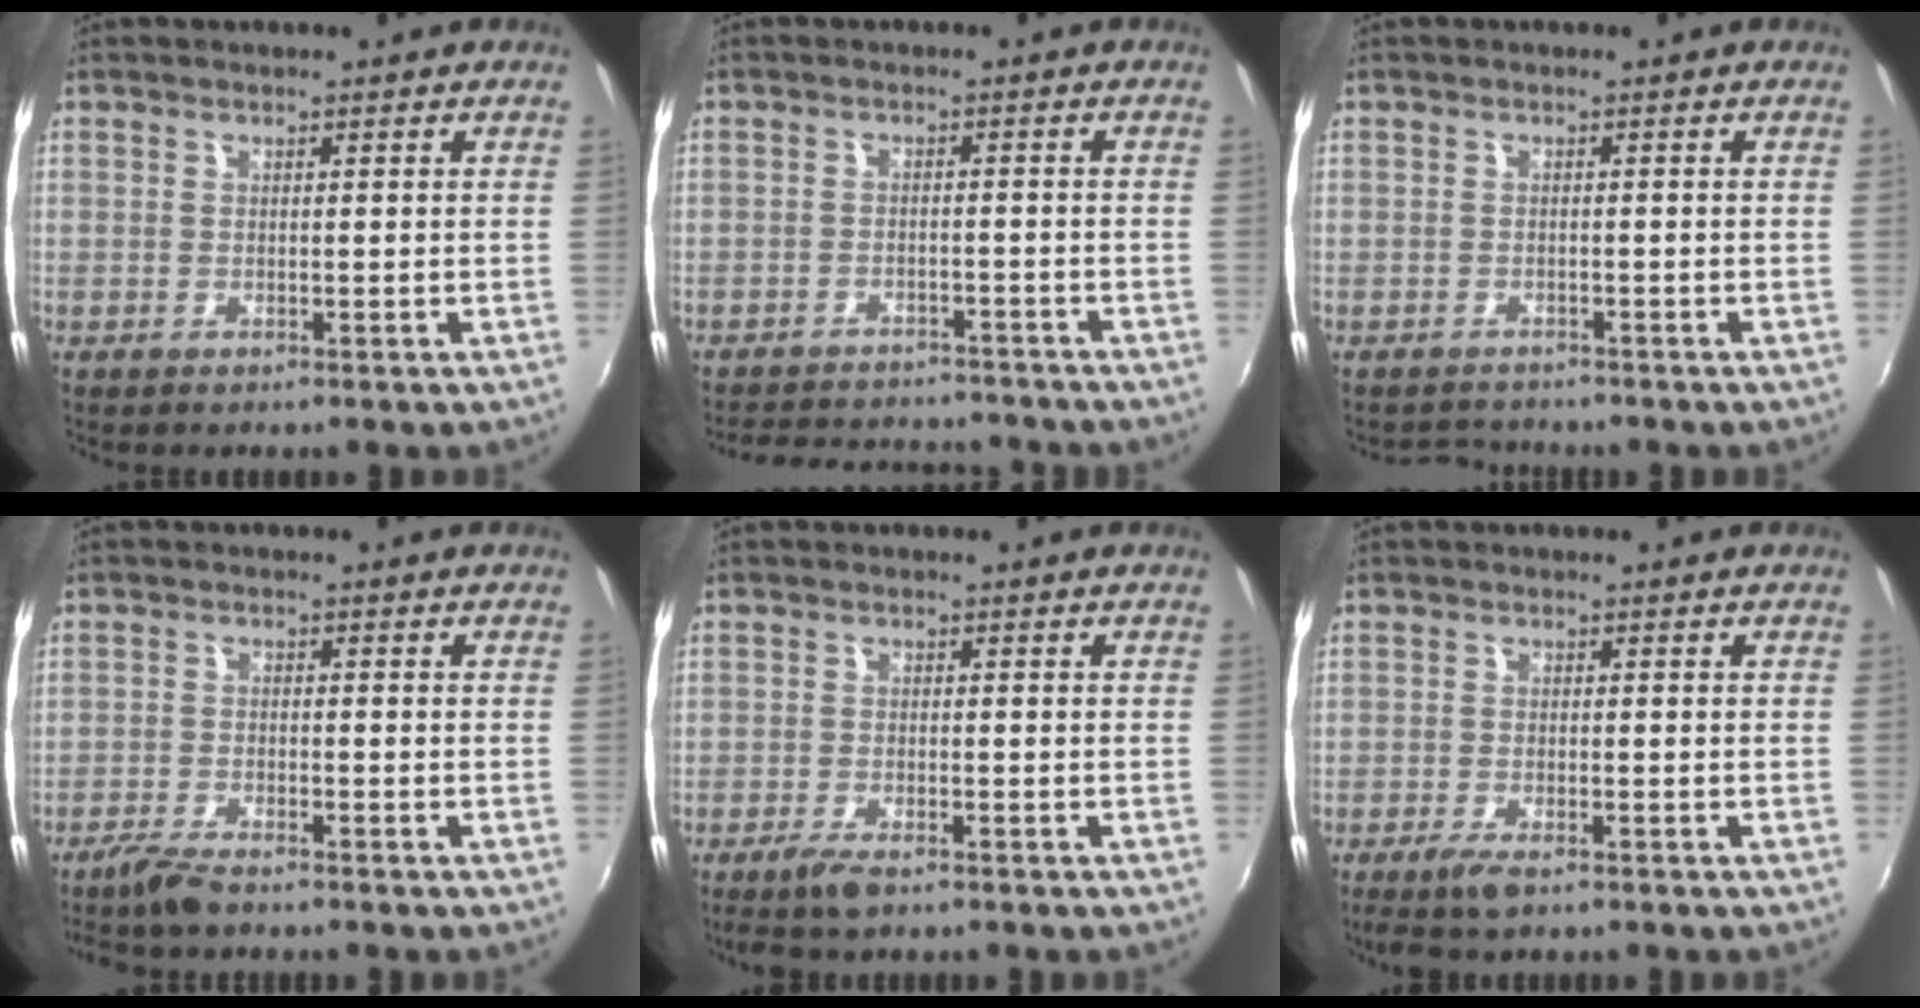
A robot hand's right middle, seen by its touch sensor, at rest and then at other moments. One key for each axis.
{"total": 12.7, "fx": -11.5, "fy": 3.6, "fz": 4.1, "tx": -0.094, "ty": 0.011, "tz": -0.157}
{"total": 2.4, "fx": -2.3, "fy": 0.6, "fz": -0.2, "tx": -0.007, "ty": 0.003, "tz": -0.041}
{"total": 4.1, "fx": -3.7, "fy": 0.6, "fz": 1.8, "tx": -0.058, "ty": -0.008, "tz": -0.074}
{"total": 3.3, "fx": -2.5, "fy": 0.8, "fz": 2.0, "tx": -0.053, "ty": -0.007, "tz": -0.051}
{"total": 3.7, "fx": -2.7, "fy": 0.9, "fz": 2.3, "tx": -0.059, "ty": -0.011, "tz": -0.053}